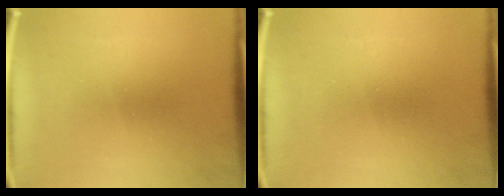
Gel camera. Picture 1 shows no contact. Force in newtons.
{"total": 0.0}